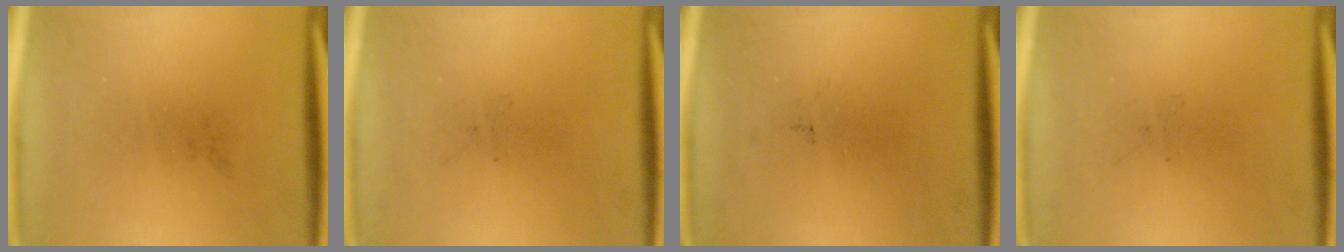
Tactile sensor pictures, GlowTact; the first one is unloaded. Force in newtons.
{"total": 0.0}
{"total": 0.0}
{"total": 0.0}